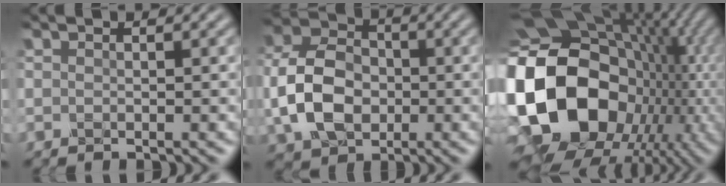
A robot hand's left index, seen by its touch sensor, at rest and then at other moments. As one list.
[{"total": 7.3, "force": [-1.1, 5.3, 4.8], "torque": [-0.108, 0.011, -0.029]}, {"total": 20.9, "force": [-1.9, 16.7, 12.4], "torque": [-0.298, -0.011, -0.025]}]